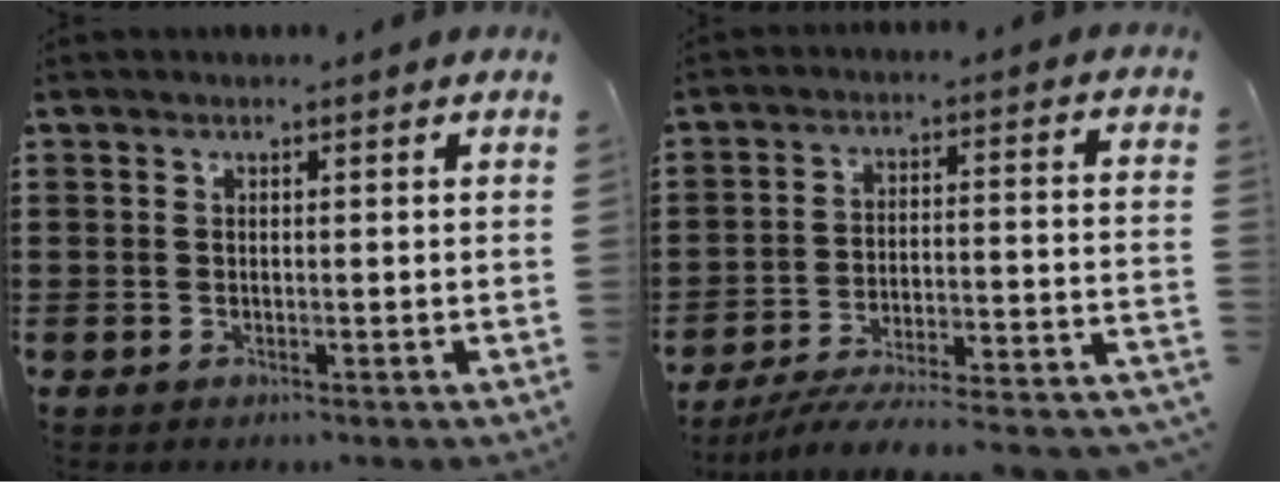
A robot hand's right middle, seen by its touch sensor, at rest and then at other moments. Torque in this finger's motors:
{"motor_torque": [1.55, -0.59, 0.23, 0.13]}